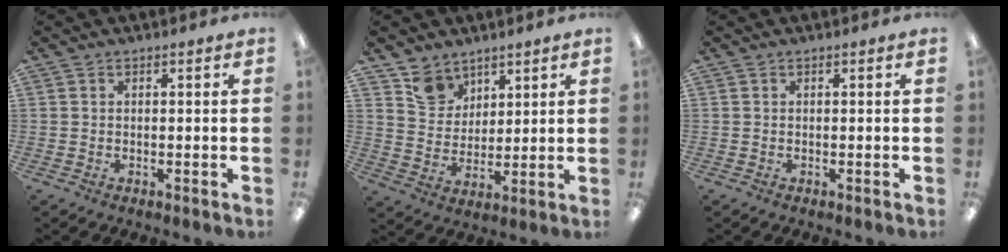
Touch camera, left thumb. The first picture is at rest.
{"total": 8.9, "force": [6.1, 6.3, 1.3], "torque": [-0.029, -0.033, 0.119]}
{"total": 0.0}